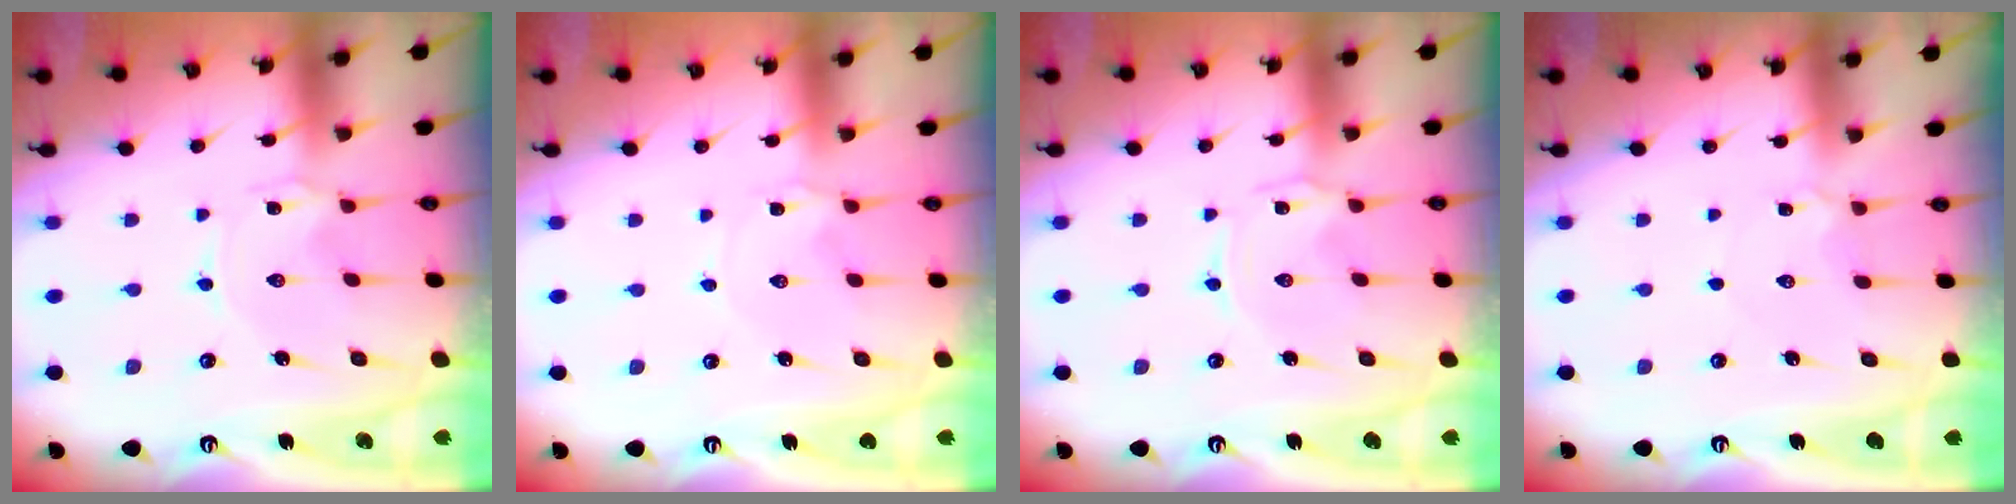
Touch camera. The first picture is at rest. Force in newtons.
{"total": 2.1, "press": 2.1, "slide": 0.1}
{"total": 0.8, "press": 0.7, "slide": 0.1}
{"total": 3.5, "press": 3.4, "slide": 0.3}